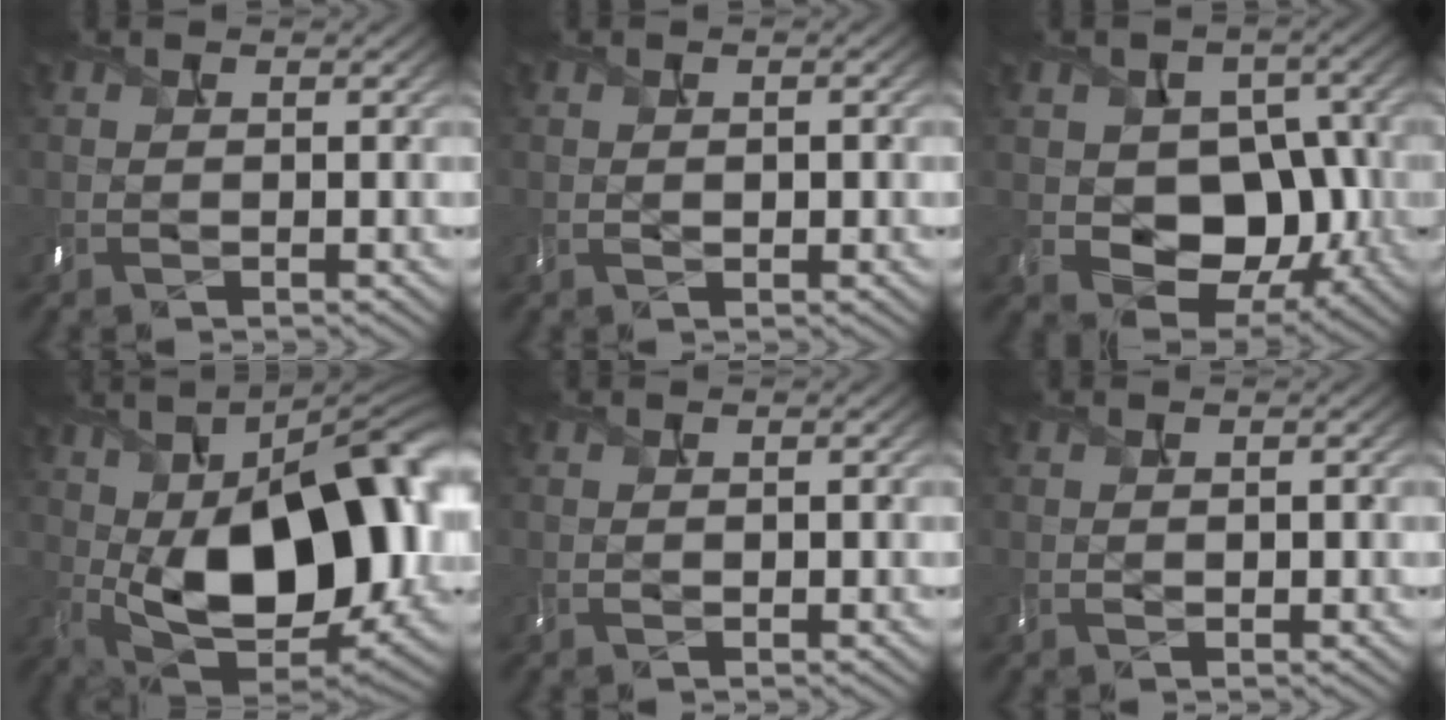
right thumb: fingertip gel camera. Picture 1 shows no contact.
{"total": 1.9, "force": [0.3, 1.1, 1.5], "torque": [-0.024, -0.001, 0.010]}
{"total": 10.2, "force": [-1.7, 7.6, 6.7], "torque": [-0.107, -0.020, -0.008]}
{"total": 20.9, "force": [1.3, 11.4, 17.5], "torque": [-0.261, -0.003, 0.011]}
{"total": 0.6, "force": [0.2, 0.3, 0.5], "torque": [-0.006, -0.006, 0.002]}
{"total": 1.6, "force": [0.3, 0.9, 1.3], "torque": [-0.017, -0.004, 0.008]}